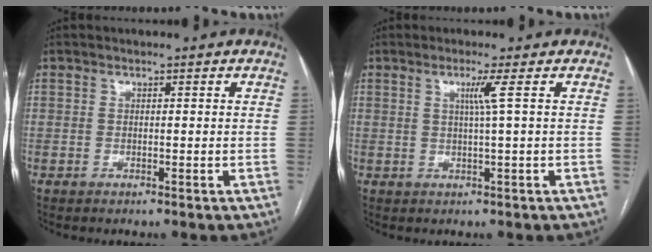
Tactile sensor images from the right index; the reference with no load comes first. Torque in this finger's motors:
{"motor_torque": [0.11, 0.00, 0.06, 0.05]}